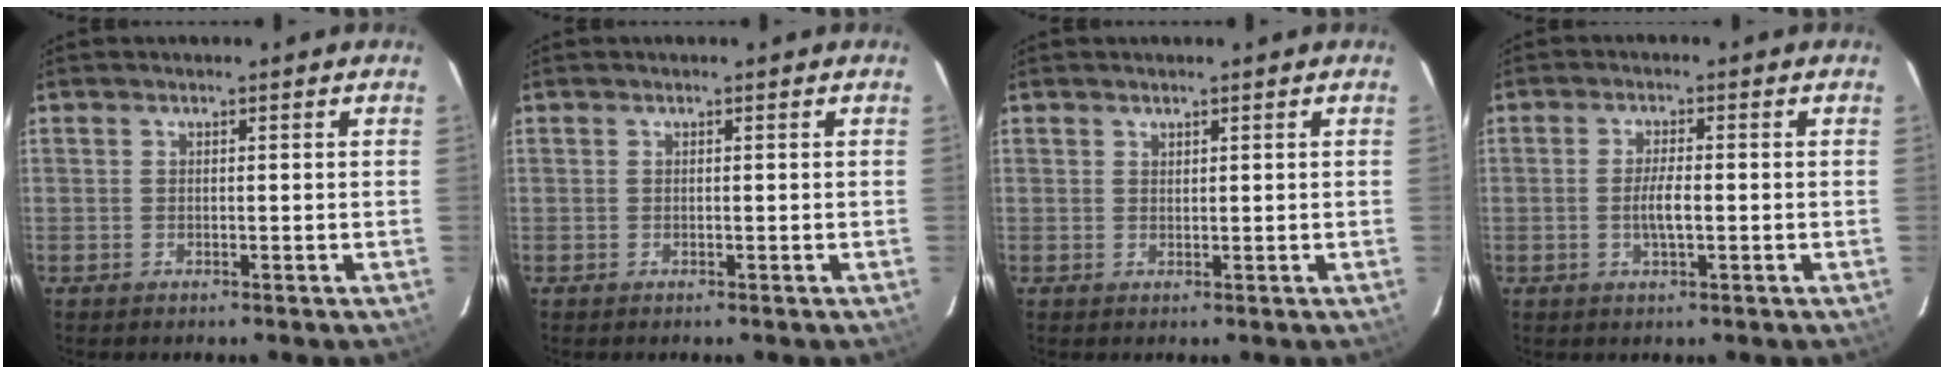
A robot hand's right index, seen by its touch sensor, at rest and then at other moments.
{"total": 0.0}
{"total": 0.6, "force": [0.6, 0.2, 0.0], "torque": [-0.001, 0.001, 0.012]}
{"total": 3.6, "force": [-0.7, 0.8, 3.4], "torque": [-0.064, -0.003, -0.011]}